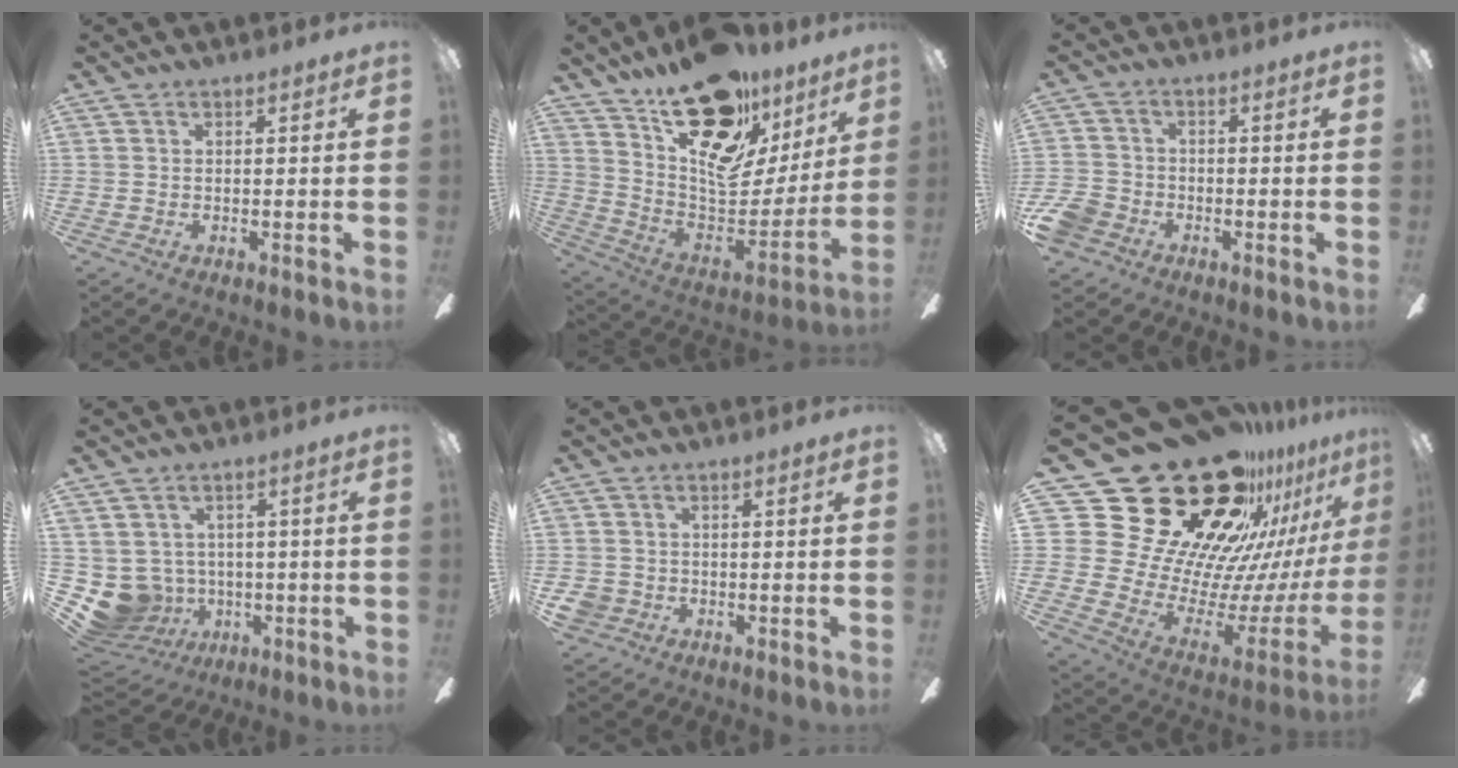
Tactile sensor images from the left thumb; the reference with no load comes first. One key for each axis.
{"total": 23.0, "fx": 15.1, "fy": 11.7, "fz": 12.9, "tx": -0.179, "ty": -0.103, "tz": 0.266}
{"total": 6.2, "fx": -3.3, "fy": 4.8, "fz": 2.1, "tx": -0.058, "ty": 0.022, "tz": -0.065}
{"total": 8.3, "fx": -1.0, "fy": 8.0, "fz": 1.7, "tx": -0.091, "ty": -0.007, "tz": -0.013}
{"total": 3.5, "fx": -1.0, "fy": 3.3, "fz": 0.8, "tx": -0.029, "ty": 0.006, "tz": -0.020}
{"total": 36.1, "fx": 23.1, "fy": 19.6, "fz": 19.7, "tx": -0.311, "ty": -0.223, "tz": 0.481}